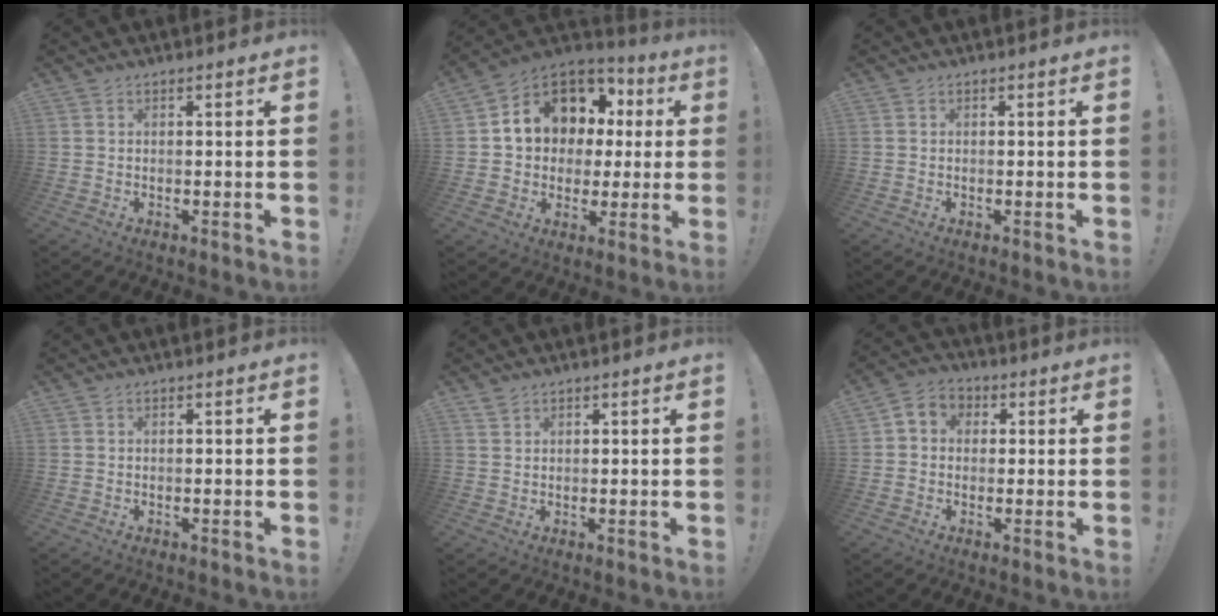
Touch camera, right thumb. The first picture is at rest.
{"total": 12.6, "force": [4.4, 10.3, 5.6], "torque": [-0.085, -0.028, 0.095]}
{"total": 0.0}
{"total": 0.0}
{"total": 1.8, "force": [1.6, 0.8, 0.4], "torque": [-0.007, -0.006, 0.030]}
{"total": 4.9, "force": [-0.3, 4.3, 2.2], "torque": [-0.027, 0.011, -0.003]}